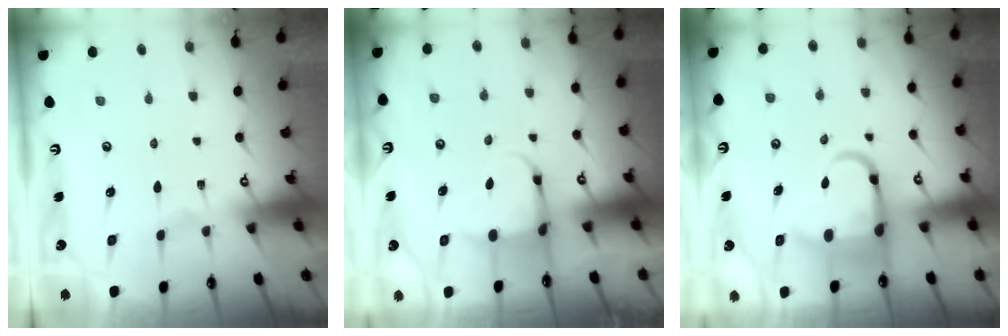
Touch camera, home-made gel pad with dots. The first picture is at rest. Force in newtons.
{"total": 4.0, "press": 3.8, "slide": 1.0}
{"total": 9.8, "press": 9.4, "slide": 2.9}